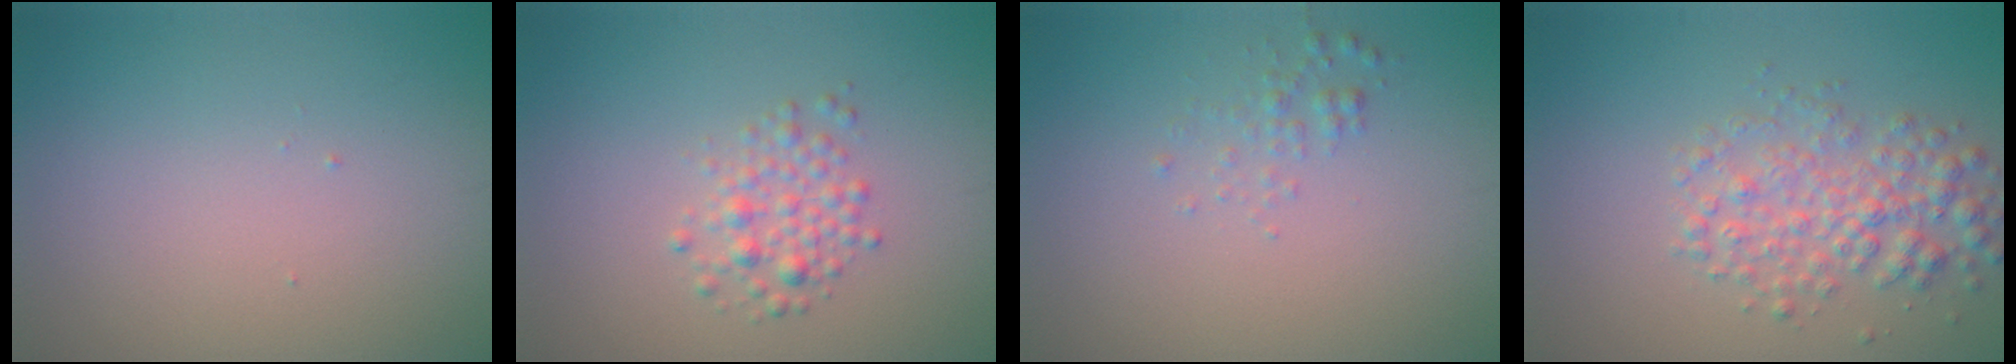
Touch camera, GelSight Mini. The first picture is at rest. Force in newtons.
{"total": 2.2, "press": 2.2, "slide": 0.1}
{"total": 1.1, "press": 1.1, "slide": 0.0}
{"total": 3.8, "press": 3.8, "slide": 0.1}